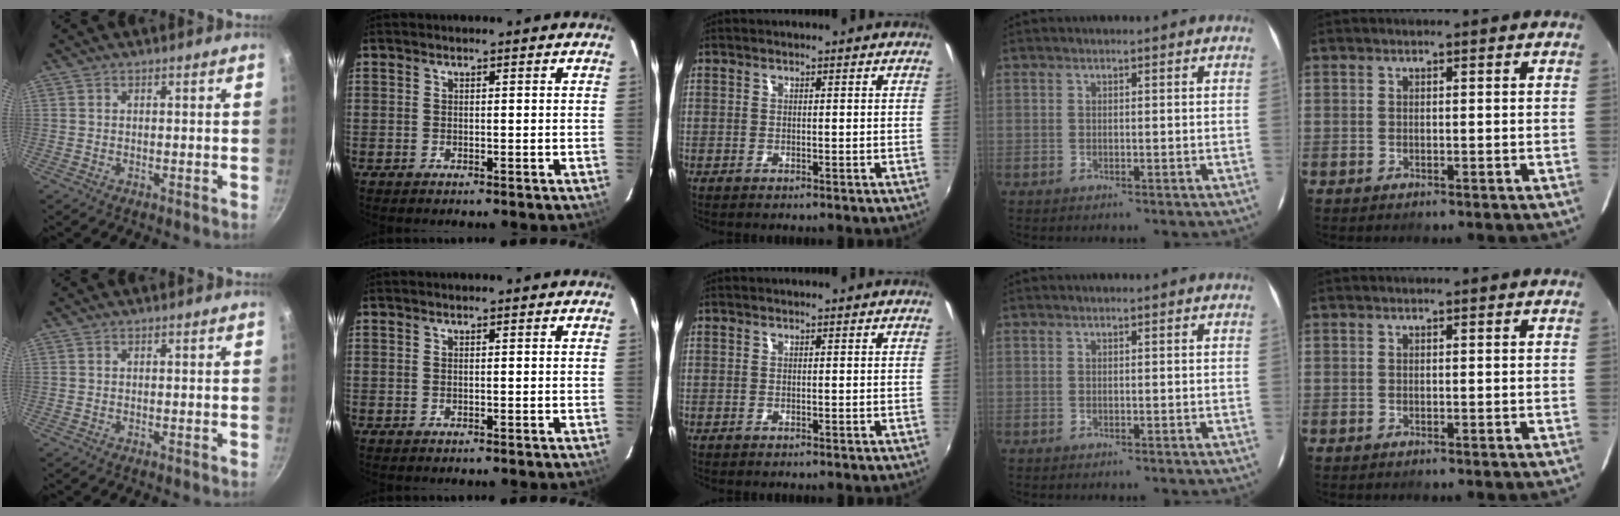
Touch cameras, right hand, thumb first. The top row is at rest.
{}